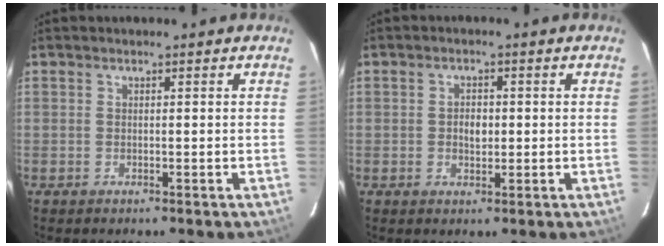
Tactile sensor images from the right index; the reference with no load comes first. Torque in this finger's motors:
{"motor_torque": [0.09, 0.15, 0.04, 0.01]}